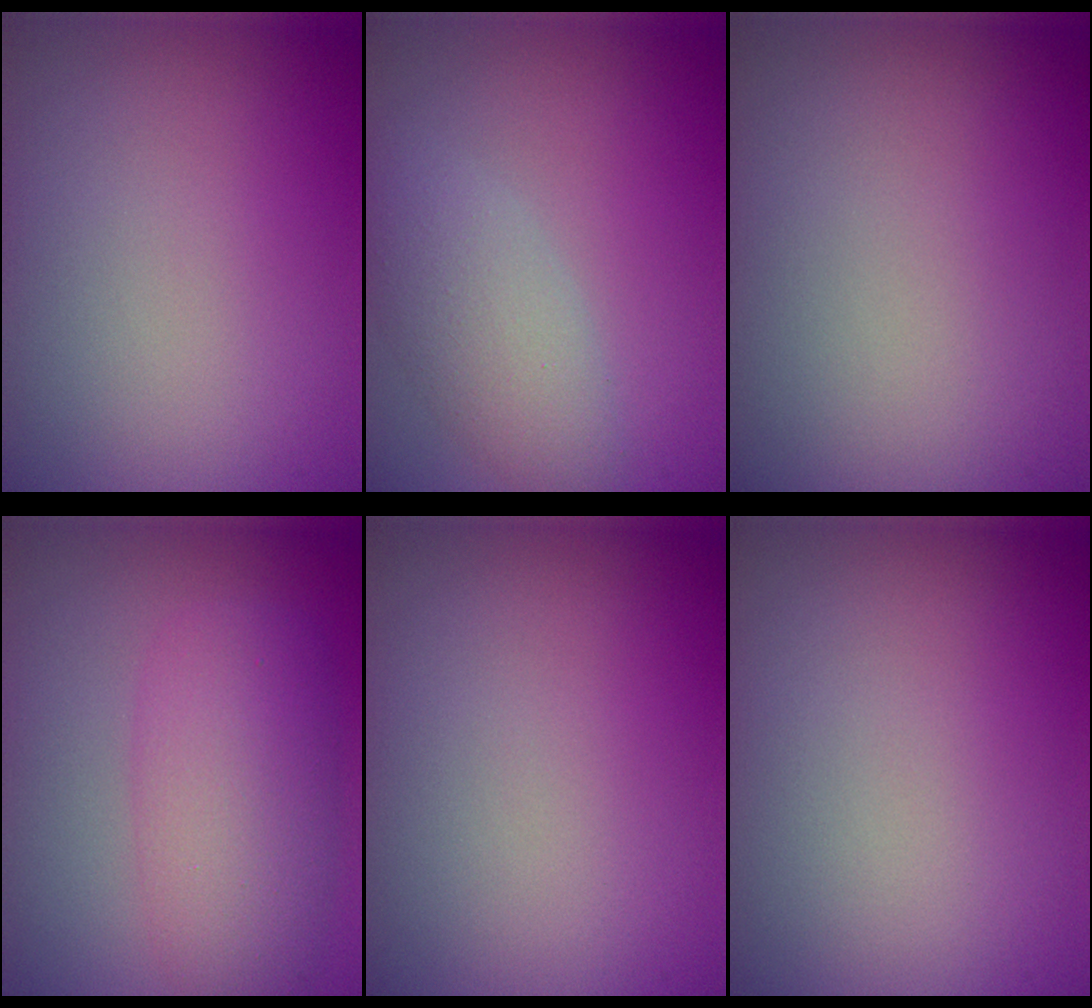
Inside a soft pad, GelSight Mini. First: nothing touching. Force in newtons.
{"total": 3.6, "press": 3.6, "slide": 0.3}
{"total": 0.0}
{"total": 5.5, "press": 5.5, "slide": 0.1}
{"total": 0.0}
{"total": 0.0}